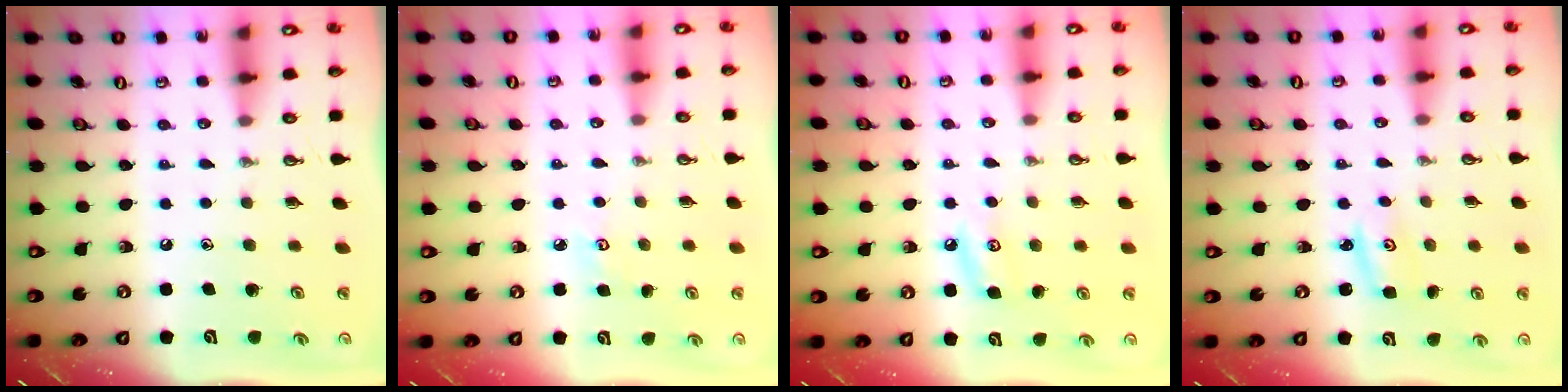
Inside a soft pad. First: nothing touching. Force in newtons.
{"total": 3.3, "press": 3.3, "slide": 0.4}
{"total": 6.0, "press": 6.0, "slide": 0.5}
{"total": 2.7, "press": 2.7, "slide": 0.2}